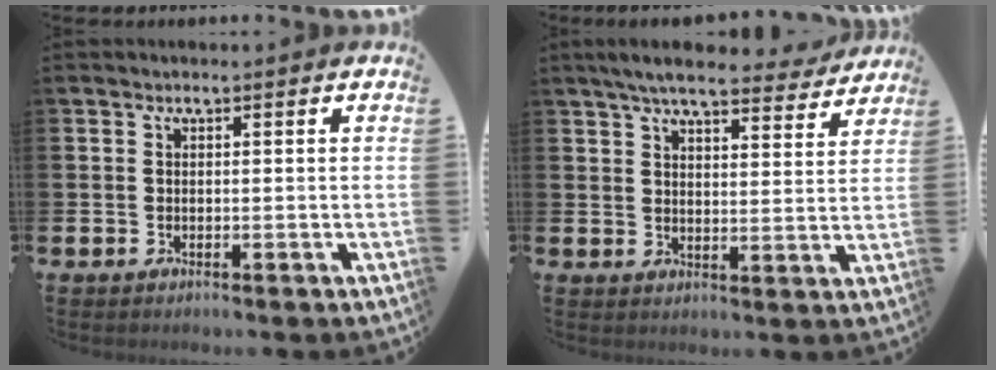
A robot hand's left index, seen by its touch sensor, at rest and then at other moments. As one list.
[{"total": 6.7, "force": [6.2, 1.1, 2.4], "torque": [-0.053, -0.031, 0.107]}]